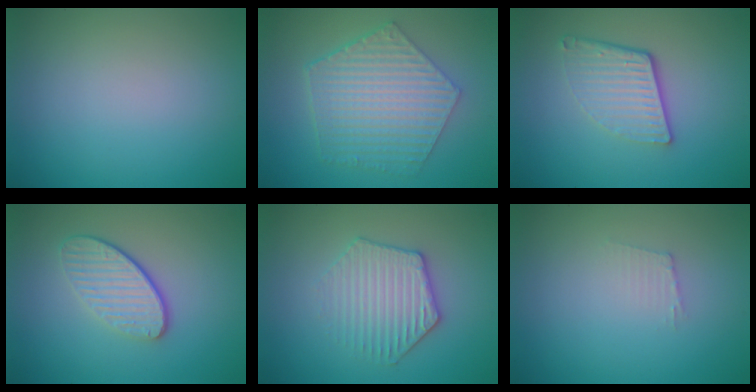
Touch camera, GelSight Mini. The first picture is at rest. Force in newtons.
{"total": 6.3, "press": 4.8, "slide": 4.2}
{"total": 4.4, "press": 2.9, "slide": 3.3}
{"total": 3.7, "press": 2.9, "slide": 2.3}
{"total": 3.8, "press": 3.7, "slide": 1.2}
{"total": 1.1, "press": 1.0, "slide": 0.2}